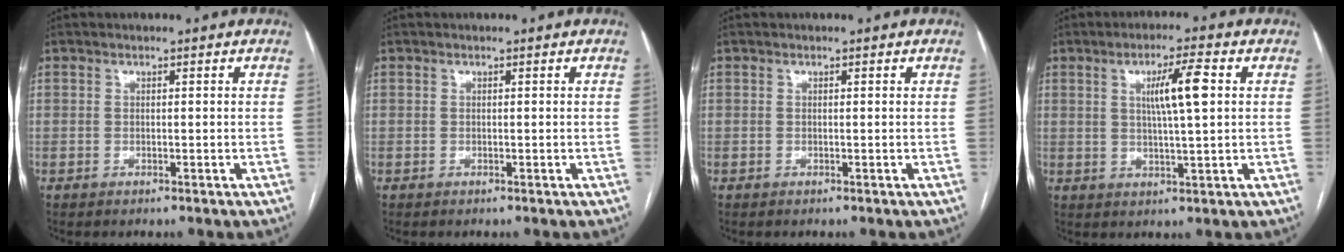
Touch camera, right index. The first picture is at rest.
{"total": 0.0}
{"total": 0.0}
{"total": 6.9, "force": [1.7, 0.2, 6.6], "torque": [-0.116, 0.003, 0.028]}